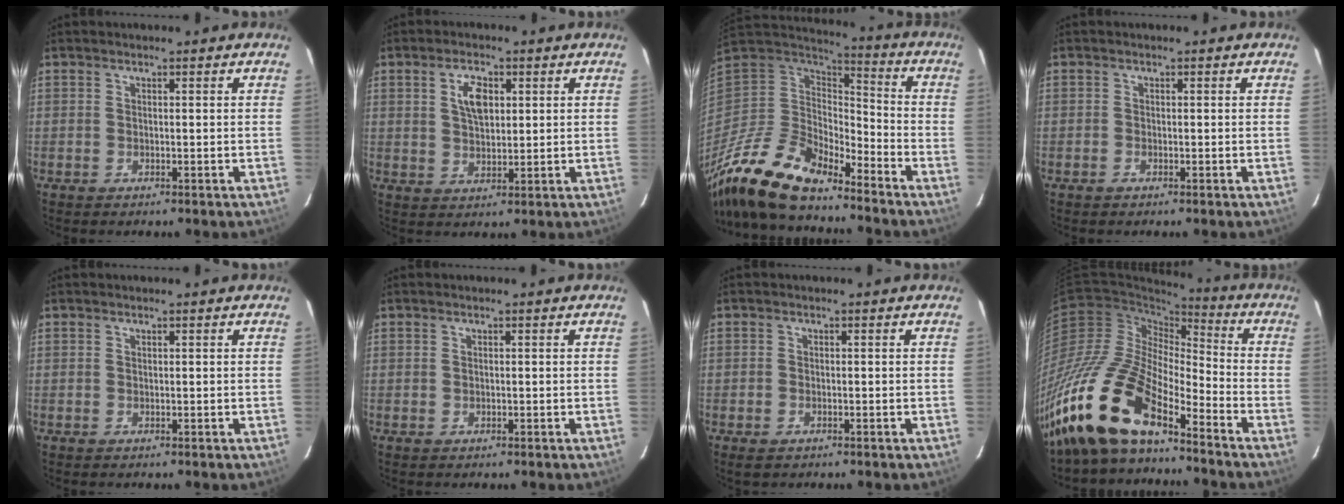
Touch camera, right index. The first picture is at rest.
{"total": 5.4, "force": [1.8, 2.9, 4.2], "torque": [-0.075, 0.007, 0.035]}
{"total": 20.3, "force": [-16.1, 6.5, 10.6], "torque": [-0.227, -0.037, -0.303]}
{"total": 0.6, "force": [-0.5, 0.4, 0.1], "torque": [-0.004, 0.000, -0.011]}
{"total": 0.0}
{"total": 0.0}
{"total": 1.8, "force": [-1.0, 1.2, 0.8], "torque": [-0.016, -0.003, -0.019]}
{"total": 20.3, "force": [-16.2, 6.2, 10.4], "torque": [-0.214, -0.010, -0.321]}